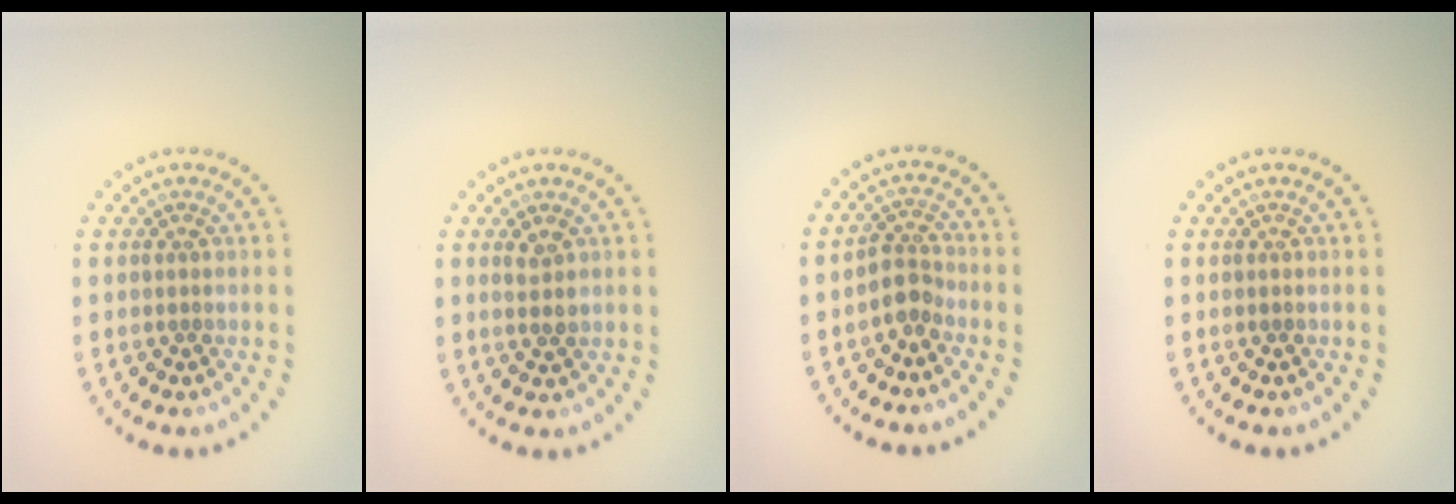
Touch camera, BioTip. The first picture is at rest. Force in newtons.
{"total": 1.4, "press": 1.4, "slide": 0.5}
{"total": 2.3, "press": 1.8, "slide": 1.3}
{"total": 0.0}